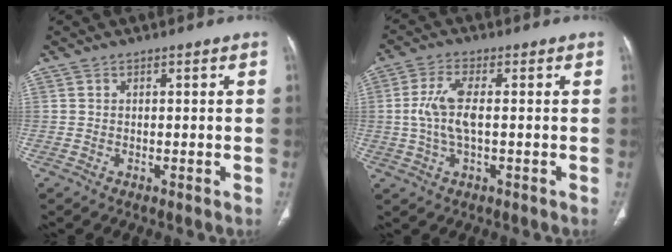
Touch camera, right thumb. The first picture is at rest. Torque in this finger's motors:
{"motor_torque": [0.74, 0.61, 0.60, 0.79, 0.05]}